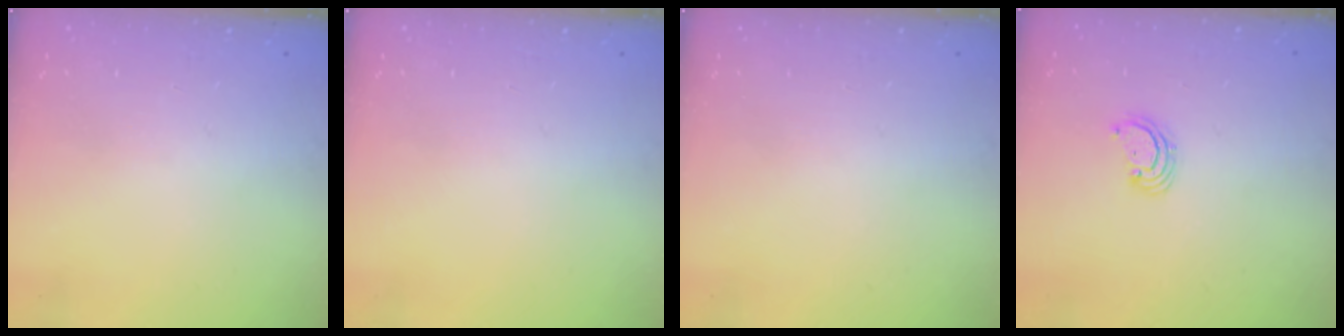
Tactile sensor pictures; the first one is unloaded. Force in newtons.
{"total": 0.0}
{"total": 0.0}
{"total": 3.3, "press": 3.3, "slide": 0.3}